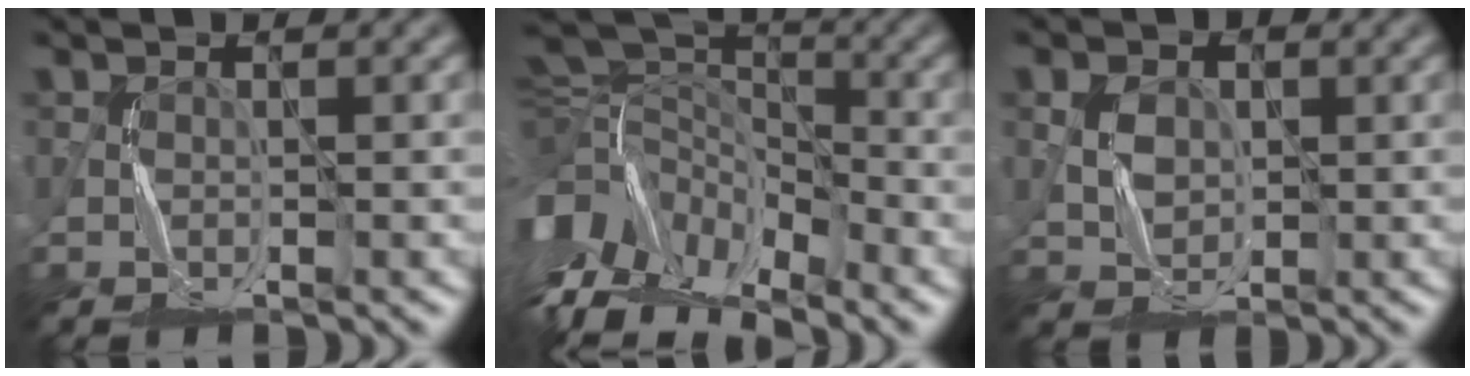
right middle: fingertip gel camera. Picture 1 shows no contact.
{"total": 12.5, "force": [-5.6, 6.7, 9.0], "torque": [-0.181, 0.009, -0.092]}
{"total": 2.0, "force": [0.4, 1.8, 0.8], "torque": [-0.016, -0.002, 0.007]}